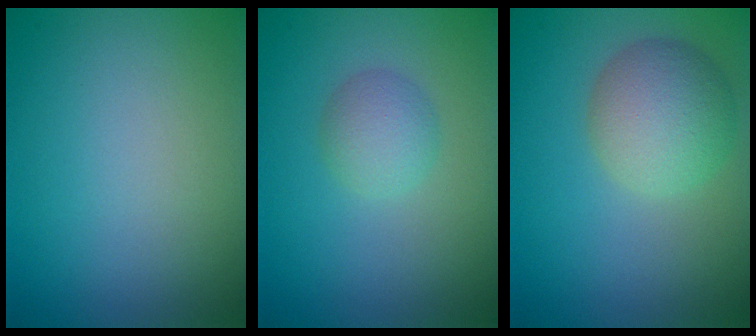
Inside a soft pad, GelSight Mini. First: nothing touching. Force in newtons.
{"total": 2.3, "press": 2.3, "slide": 0.1}
{"total": 5.0, "press": 5.0, "slide": 0.3}